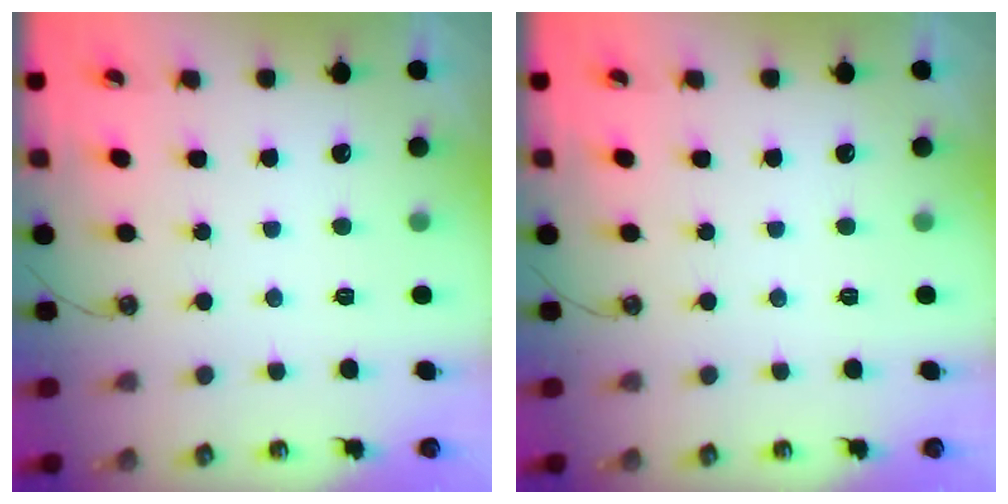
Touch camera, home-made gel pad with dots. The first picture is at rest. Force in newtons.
{"total": 0.0}